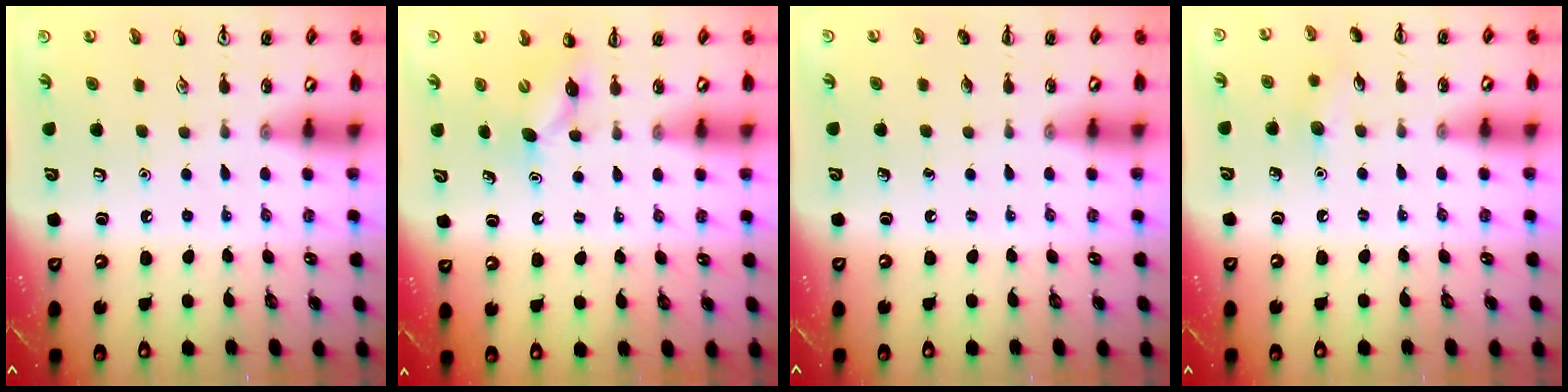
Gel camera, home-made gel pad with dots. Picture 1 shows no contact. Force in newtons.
{"total": 4.6, "press": 4.6, "slide": 0.7}
{"total": 0.0}
{"total": 6.8, "press": 6.6, "slide": 1.8}